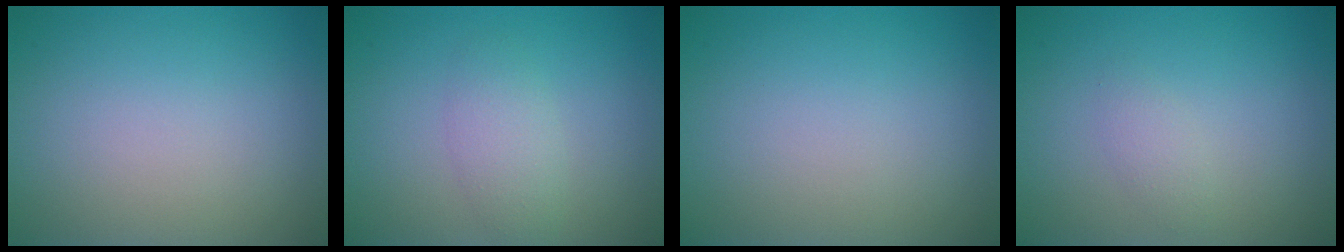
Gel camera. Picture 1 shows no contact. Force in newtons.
{"total": 1.5, "press": 1.5, "slide": 0.0}
{"total": 0.0}
{"total": 1.1, "press": 1.1, "slide": 0.1}